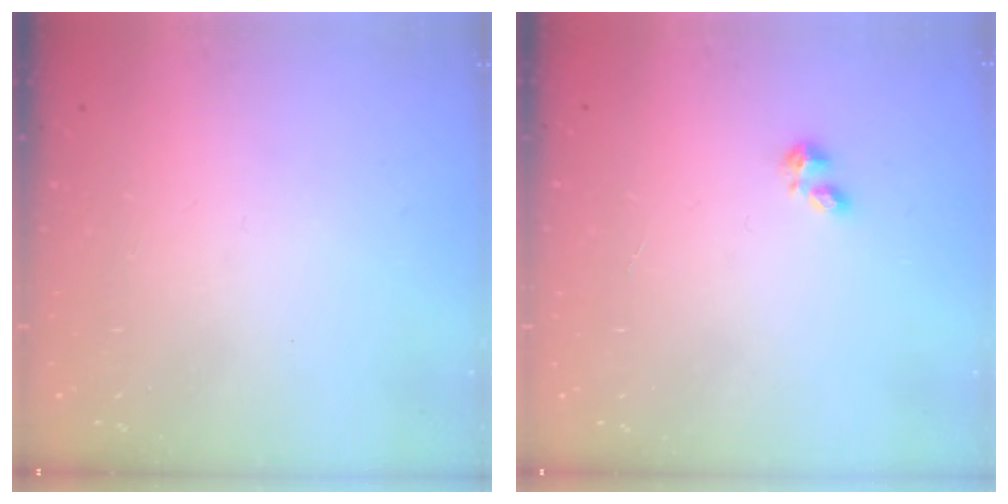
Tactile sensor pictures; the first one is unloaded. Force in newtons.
{"total": 2.2, "press": 2.2, "slide": 0.4}